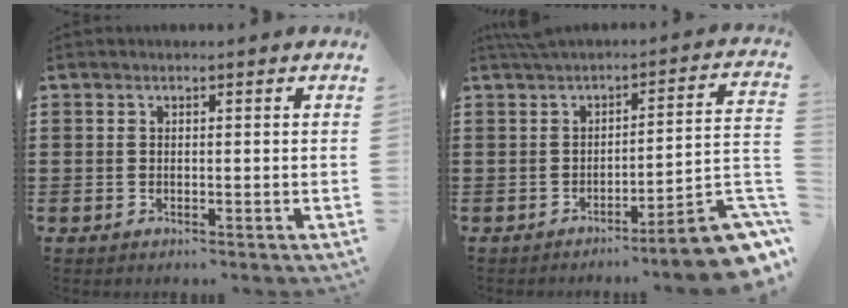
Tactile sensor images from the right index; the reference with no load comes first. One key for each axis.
{"total": 7.8, "fx": -3.9, "fy": 0.1, "fz": 6.8, "tx": -0.102, "ty": -0.015, "tz": -0.078}